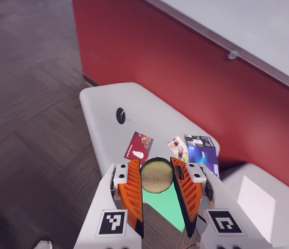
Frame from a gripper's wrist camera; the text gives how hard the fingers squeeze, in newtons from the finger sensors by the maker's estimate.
{"total": 11.7, "left": 13.6, "right": 9.9}